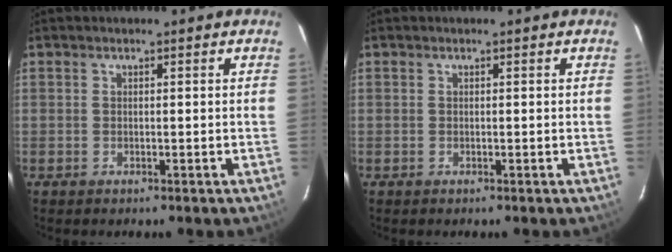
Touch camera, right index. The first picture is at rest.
{"total": 0.0}